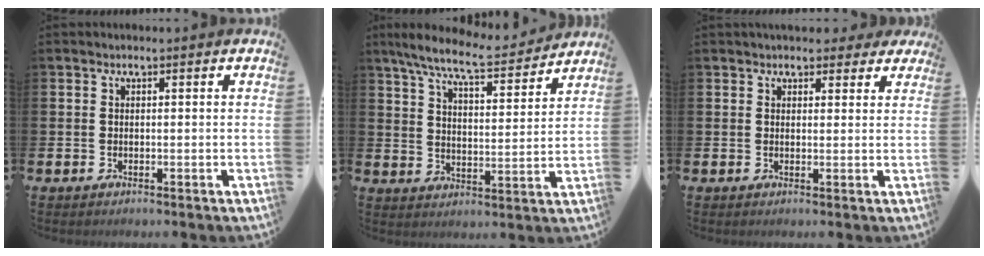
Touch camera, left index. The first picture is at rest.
{"total": 8.5, "force": [7.7, 0.8, 3.5], "torque": [-0.092, -0.044, 0.133]}
{"total": 3.0, "force": [2.6, 1.4, 0.4], "torque": [0.002, -0.008, 0.043]}